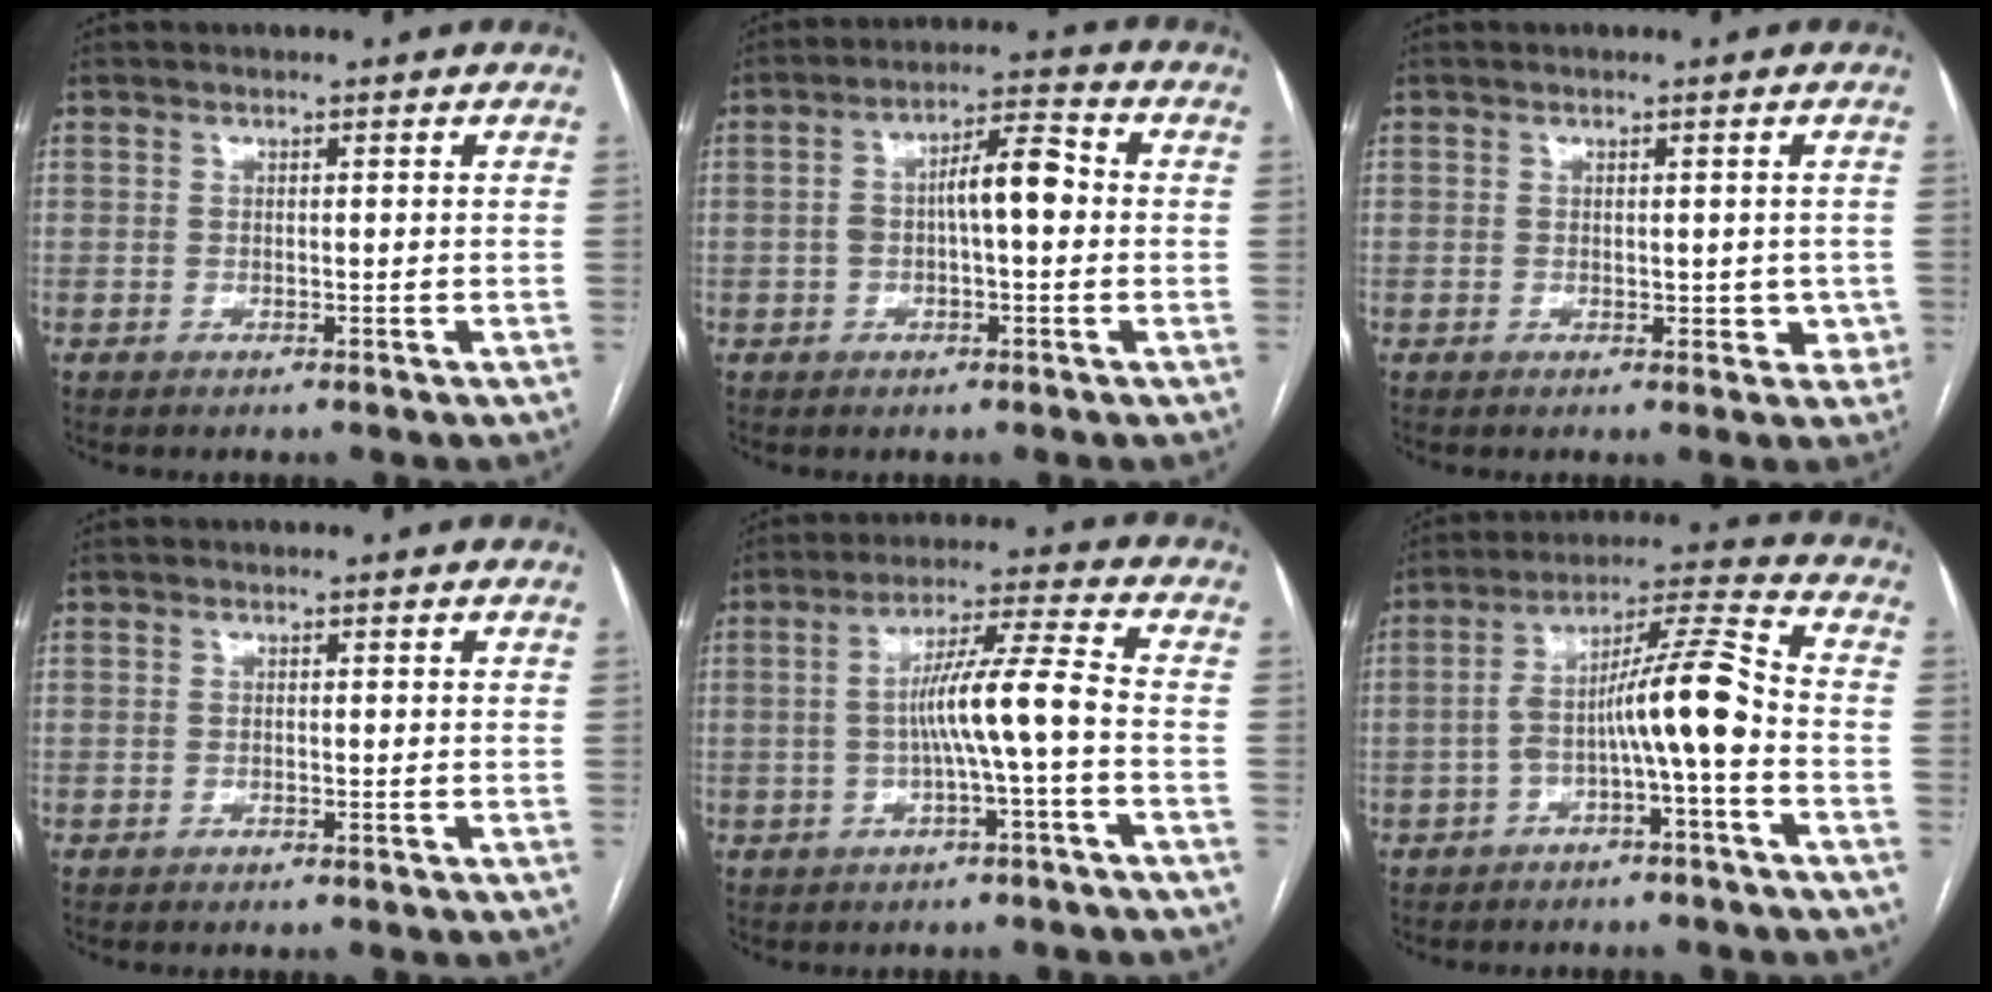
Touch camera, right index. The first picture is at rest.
{"total": 7.3, "force": [0.0, 2.0, 7.0], "torque": [-0.127, 0.030, -0.001]}
{"total": 3.0, "force": [-0.2, 2.1, 2.1], "torque": [-0.012, 0.008, 0.002]}
{"total": 0.0}
{"total": 8.0, "force": [-1.5, -0.6, 7.9], "torque": [-0.139, 0.018, -0.024]}
{"total": 10.0, "force": [-2.7, 0.1, 9.6], "torque": [-0.162, 0.034, -0.048]}